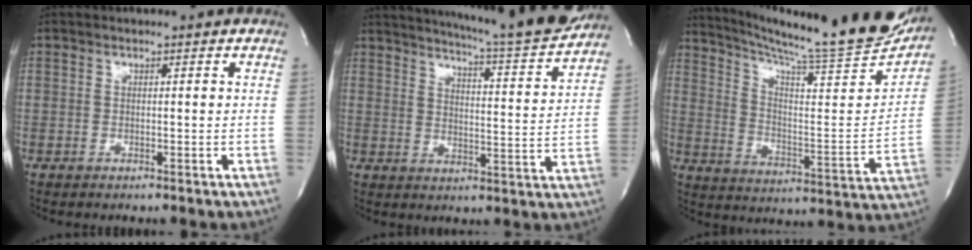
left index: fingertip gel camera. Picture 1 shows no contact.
{"total": 17.8, "force": [16.4, -0.4, 6.8], "torque": [-0.112, -0.054, 0.212]}
{"total": 24.9, "force": [22.8, 1.0, 10.0], "torque": [-0.158, -0.088, 0.308]}